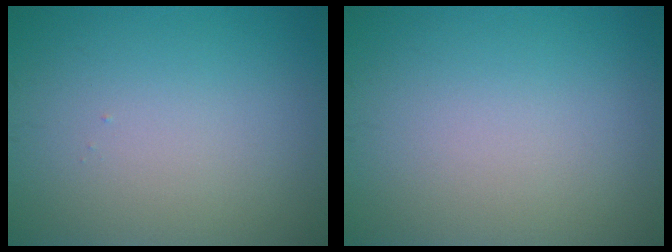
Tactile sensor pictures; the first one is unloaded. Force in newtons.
{"total": 0.0}